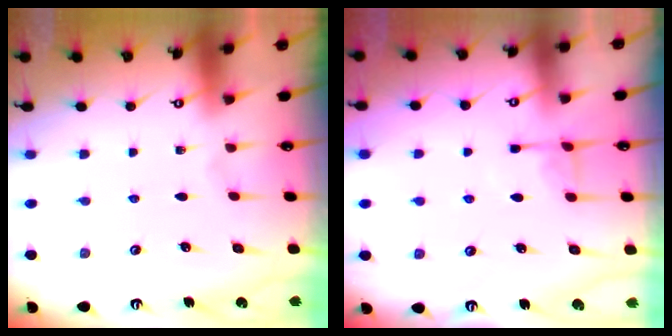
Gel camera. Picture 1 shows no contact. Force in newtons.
{"total": 4.2, "press": 4.1, "slide": 0.9}